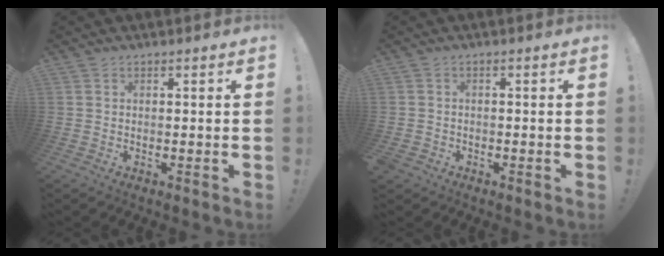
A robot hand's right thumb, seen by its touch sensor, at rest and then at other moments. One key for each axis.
{"total": 1.5, "fx": -1.0, "fy": 1.2, "fz": 0.1, "tx": -0.005, "ty": 0.007, "tz": -0.017}